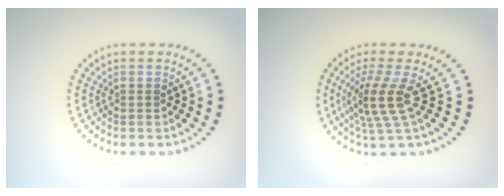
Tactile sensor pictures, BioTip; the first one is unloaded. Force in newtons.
{"total": 3.7, "press": 2.6, "slide": 2.6}